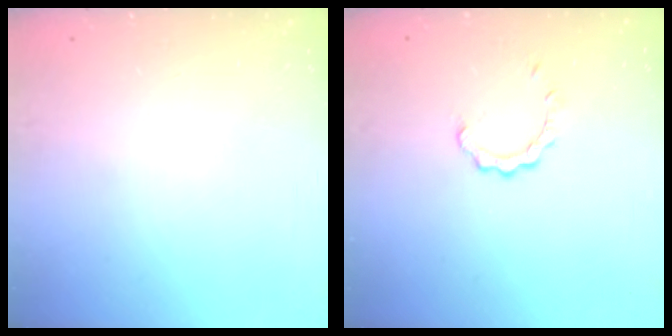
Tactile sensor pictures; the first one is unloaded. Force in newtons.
{"total": 2.7, "press": 2.7, "slide": 0.3}